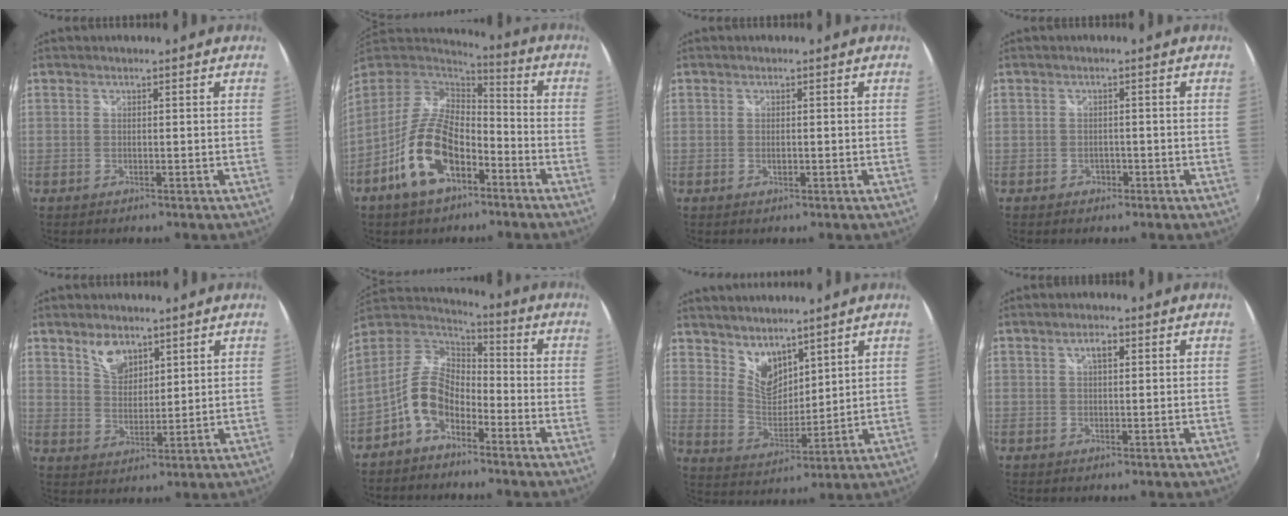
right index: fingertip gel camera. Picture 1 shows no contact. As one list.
[{"total": 15.4, "force": [-7.6, 7.7, 11.0], "torque": [-0.227, -0.006, -0.134]}, {"total": 0.7, "force": [-0.2, 0.4, 0.6], "torque": [-0.011, 0.000, -0.003]}, {"total": 1.9, "force": [-1.1, 1.6, 0.4], "torque": [-0.009, -0.001, -0.015]}, {"total": 5.9, "force": [3.9, 3.2, 2.9], "torque": [-0.042, 0.004, 0.075]}, {"total": 10.4, "force": [-5.2, 5.9, 6.8], "torque": [-0.146, 0.017, -0.107]}, {"total": 7.9, "force": [6.2, 3.9, 3.0], "torque": [-0.044, -0.001, 0.126]}, {"total": 2.3, "force": [0.8, 1.0, 1.9], "torque": [-0.032, 0.007, 0.012]}]